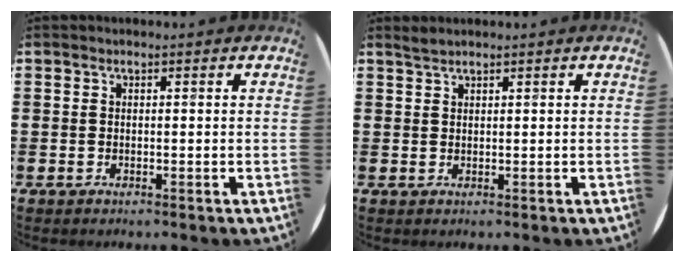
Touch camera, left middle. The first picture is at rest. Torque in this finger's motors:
{"motor_torque": [0.16, -0.16, -0.01, 0.00]}